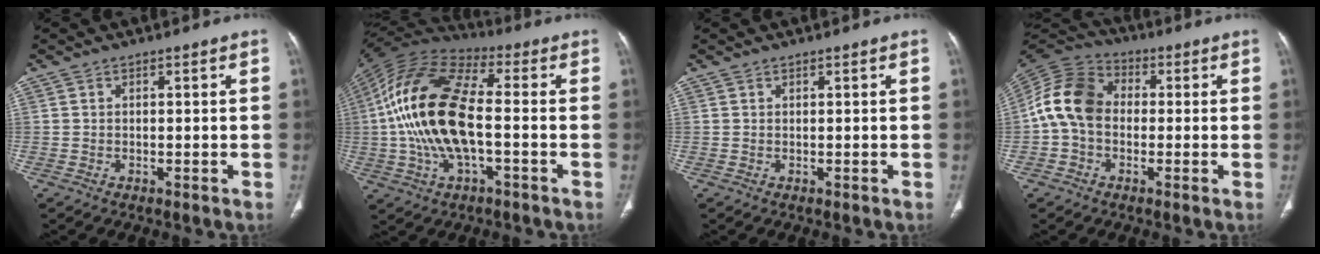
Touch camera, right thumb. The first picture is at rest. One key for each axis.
{"total": 19.7, "fx": -1.6, "fy": 8.8, "fz": 17.6, "tx": -0.360, "ty": 0.028, "tz": -0.032}
{"total": 0.0}
{"total": 12.3, "fx": -0.2, "fy": 9.4, "fz": 8.0, "tx": -0.151, "ty": 0.033, "tz": -0.018}